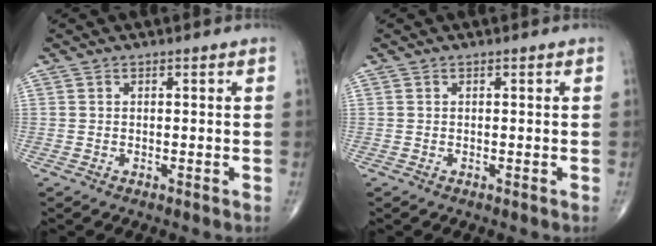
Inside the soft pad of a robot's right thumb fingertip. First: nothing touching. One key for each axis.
{"total": 0.0}